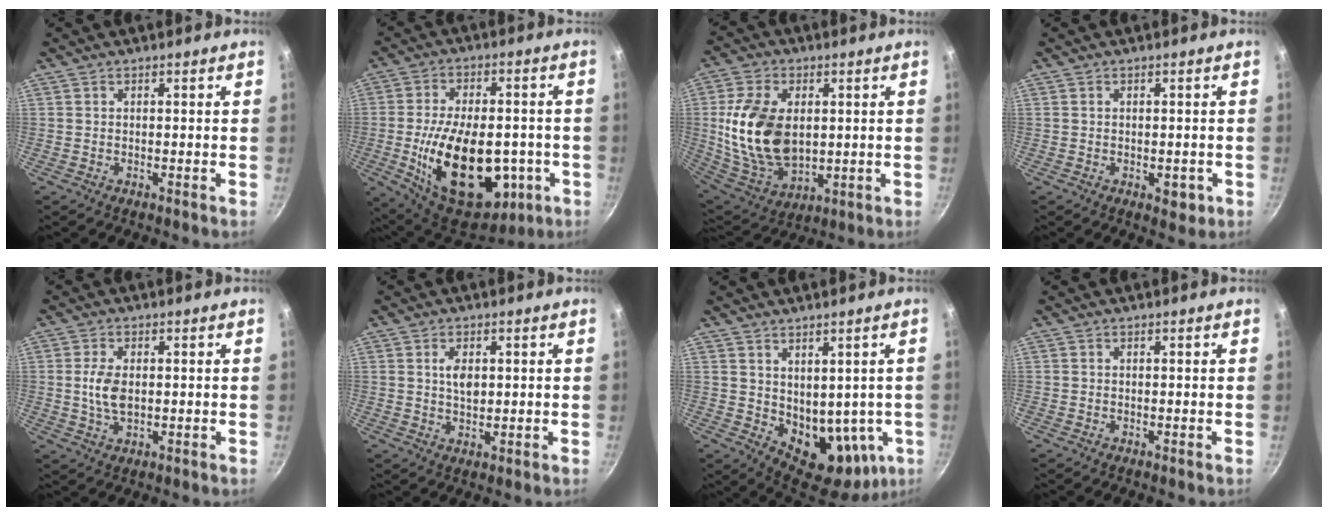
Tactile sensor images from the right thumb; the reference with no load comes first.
{"total": 24.6, "force": [-5.4, 14.0, 19.5], "torque": [-0.303, 0.008, -0.065]}
{"total": 18.2, "force": [1.6, 11.7, 13.9], "torque": [-0.250, -0.016, 0.043]}
{"total": 3.0, "force": [-0.9, 1.8, 2.3], "torque": [-0.014, 0.006, -0.007]}
{"total": 5.3, "force": [0.2, 3.0, 4.4], "torque": [-0.086, -0.002, 0.004]}
{"total": 3.9, "force": [0.8, 2.3, 3.1], "torque": [-0.042, -0.006, 0.014]}
{"total": 13.9, "force": [0.5, 9.1, 10.5], "torque": [-0.112, -0.024, 0.040]}
{"total": 0.0}